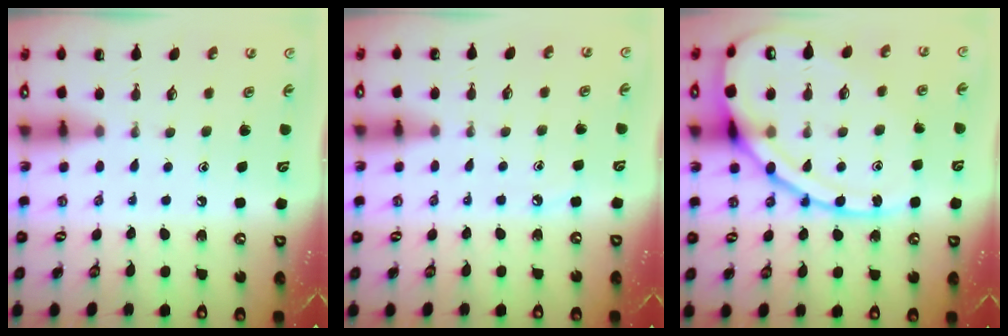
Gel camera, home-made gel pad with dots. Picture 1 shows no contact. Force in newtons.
{"total": 2.7, "press": 2.7, "slide": 0.4}
{"total": 19.1, "press": 19.0, "slide": 1.7}